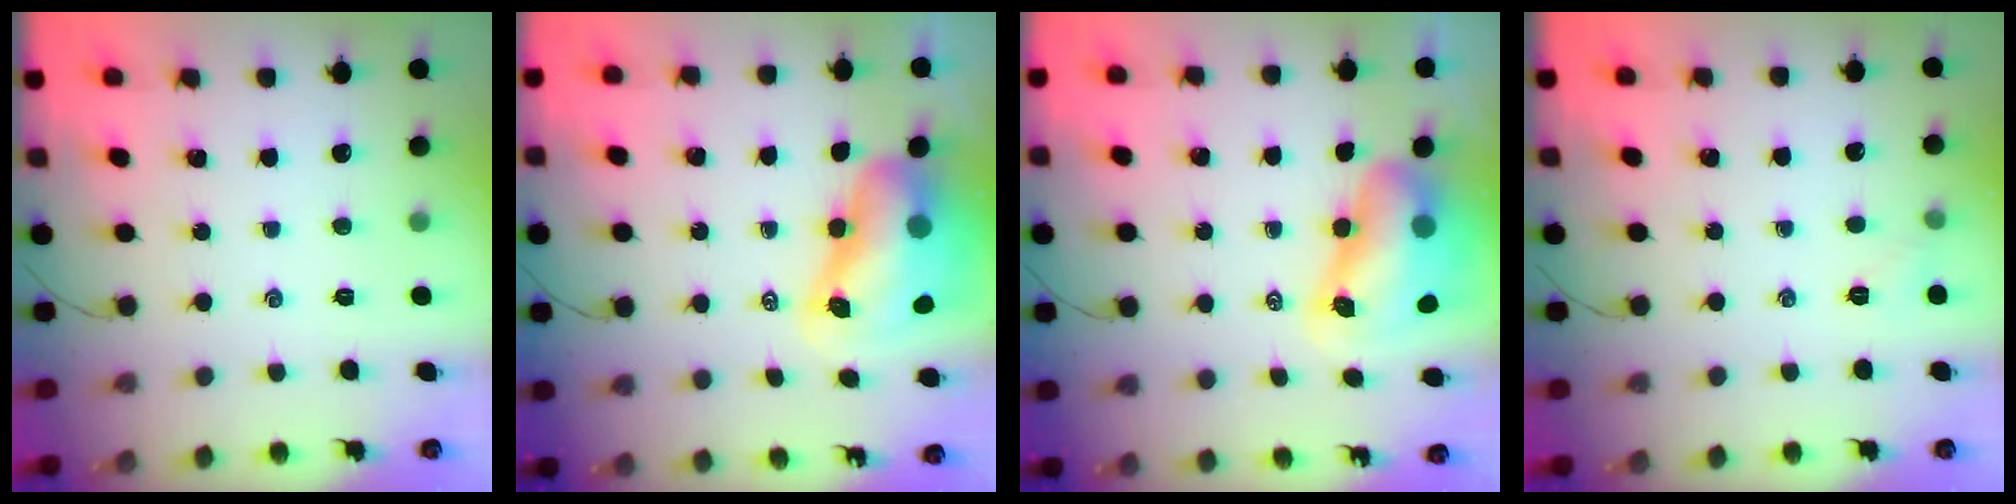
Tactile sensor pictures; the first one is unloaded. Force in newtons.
{"total": 12.1, "press": 11.7, "slide": 3.4}
{"total": 11.3, "press": 10.8, "slide": 3.4}
{"total": 3.8, "press": 3.6, "slide": 1.0}